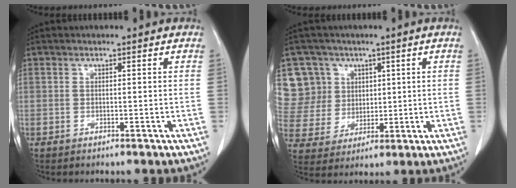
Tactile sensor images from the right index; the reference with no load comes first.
{"total": 10.1, "force": [4.4, 9.1, 0.5], "torque": [-0.022, 0.032, 0.101]}